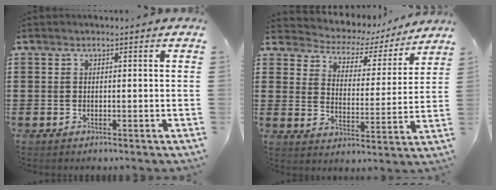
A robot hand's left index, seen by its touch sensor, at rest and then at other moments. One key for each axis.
{"total": 3.9, "fx": 3.7, "fy": 1.3, "fz": 0.5, "tx": -0.036, "ty": -0.032, "tz": 0.054}